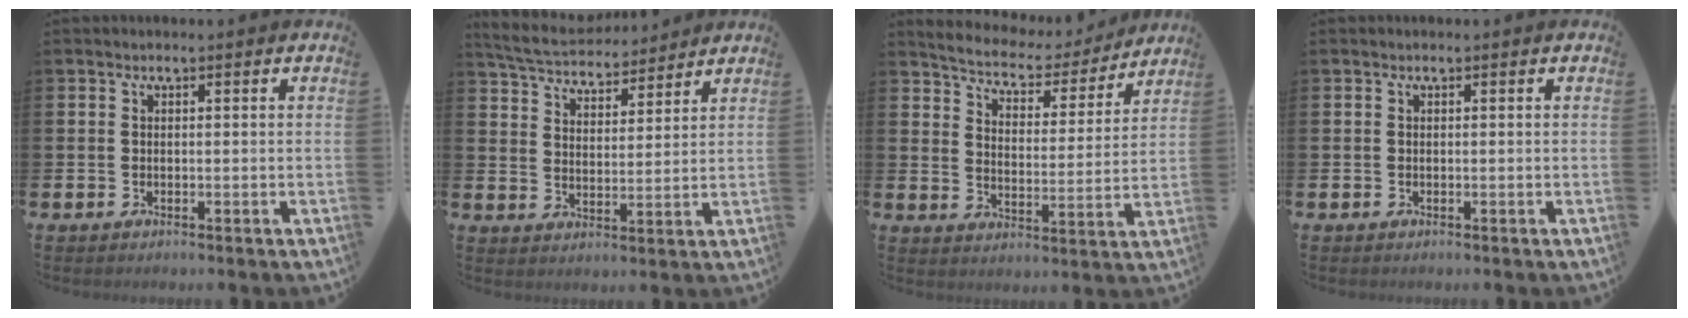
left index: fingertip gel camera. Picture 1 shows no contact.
{"total": 5.9, "force": [5.7, 1.1, 0.7], "torque": [-0.045, -0.032, 0.103]}
{"total": 5.3, "force": [5.1, 1.3, 0.8], "torque": [-0.047, -0.041, 0.083]}
{"total": 0.0}